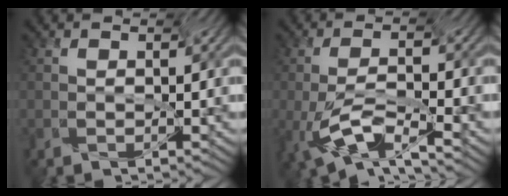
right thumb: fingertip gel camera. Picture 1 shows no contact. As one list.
[{"total": 6.4, "force": [-5.3, 0.3, 3.5], "torque": [-0.081, 0.013, -0.094]}]